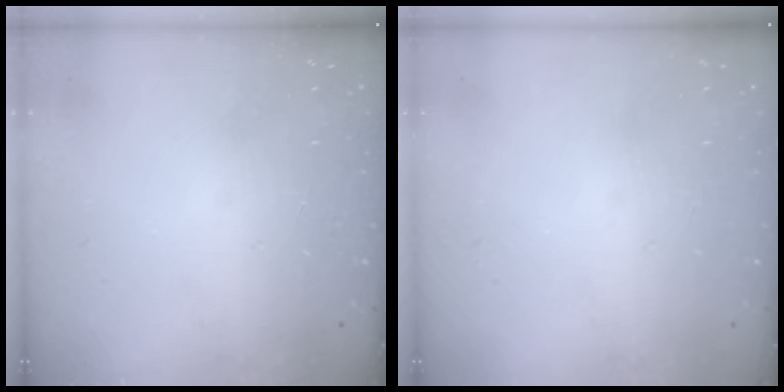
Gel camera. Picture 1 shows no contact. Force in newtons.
{"total": 0.0}